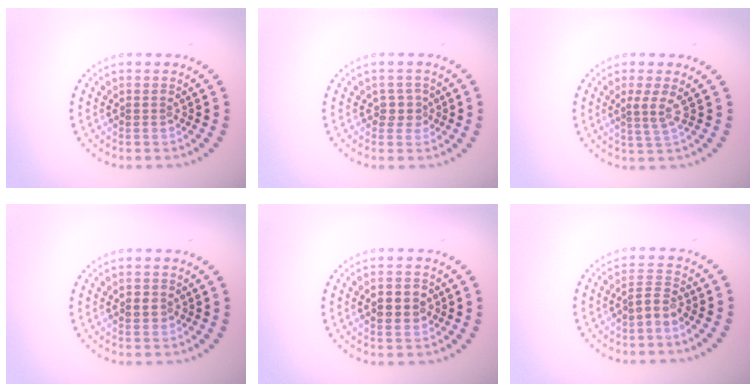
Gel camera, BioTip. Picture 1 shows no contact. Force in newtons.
{"total": 1.5, "press": 1.1, "slide": 1.0}
{"total": 1.7, "press": 1.2, "slide": 1.3}
{"total": 1.1, "press": 1.0, "slide": 0.2}
{"total": 2.9, "press": 2.9, "slide": 0.0}
{"total": 1.9, "press": 1.4, "slide": 1.3}